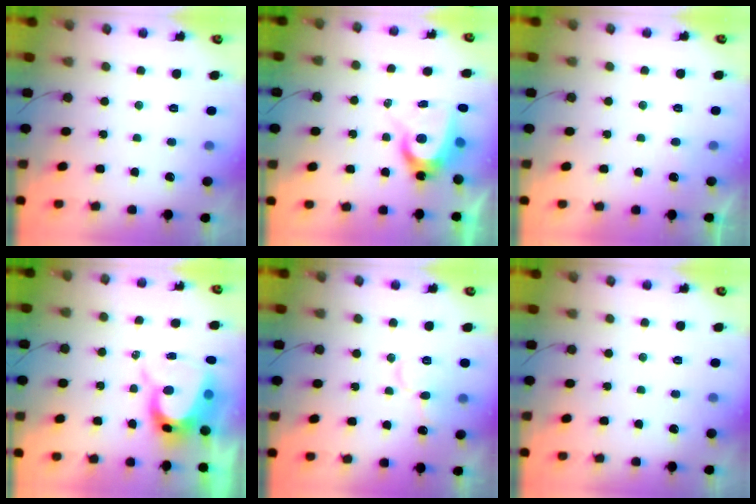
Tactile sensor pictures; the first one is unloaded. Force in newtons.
{"total": 8.2, "press": 8.2, "slide": 0.6}
{"total": 3.9, "press": 3.9, "slide": 0.4}
{"total": 10.3, "press": 10.3, "slide": 0.9}
{"total": 10.4, "press": 10.3, "slide": 1.4}
{"total": 0.0}